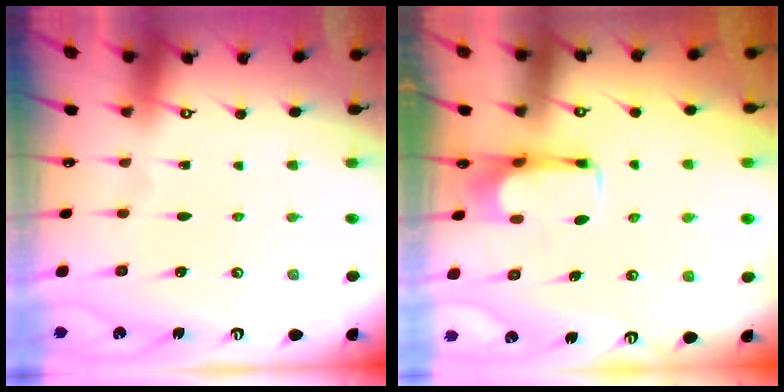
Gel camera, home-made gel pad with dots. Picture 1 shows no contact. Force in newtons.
{"total": 1.6, "press": 1.5, "slide": 0.5}